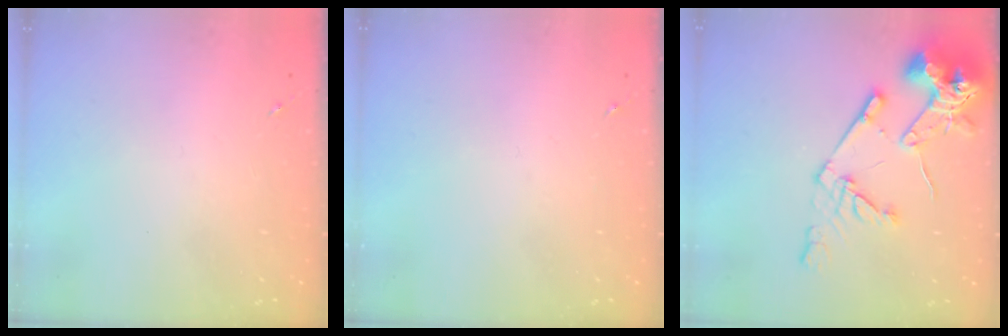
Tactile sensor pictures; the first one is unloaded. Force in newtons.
{"total": 0.0}
{"total": 16.7, "press": 16.5, "slide": 2.1}